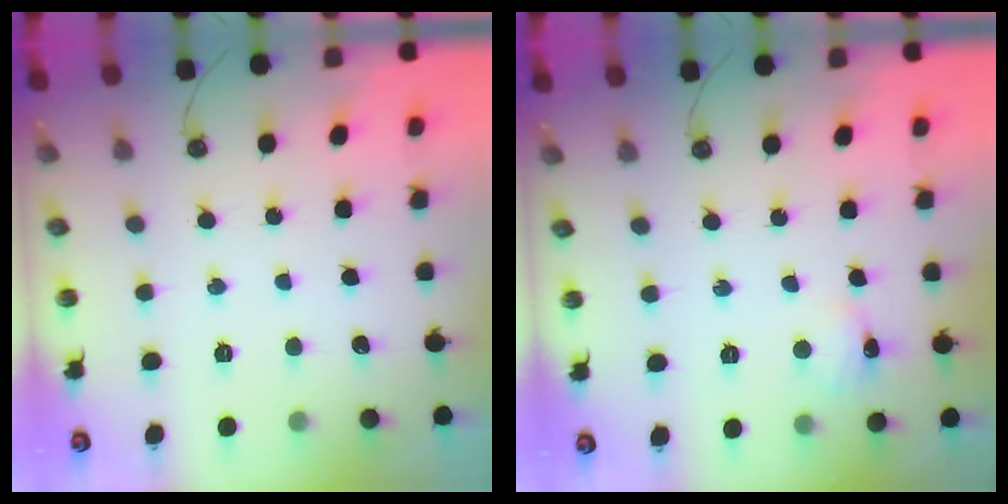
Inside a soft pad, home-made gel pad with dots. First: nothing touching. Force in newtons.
{"total": 4.4, "press": 4.4, "slide": 0.3}